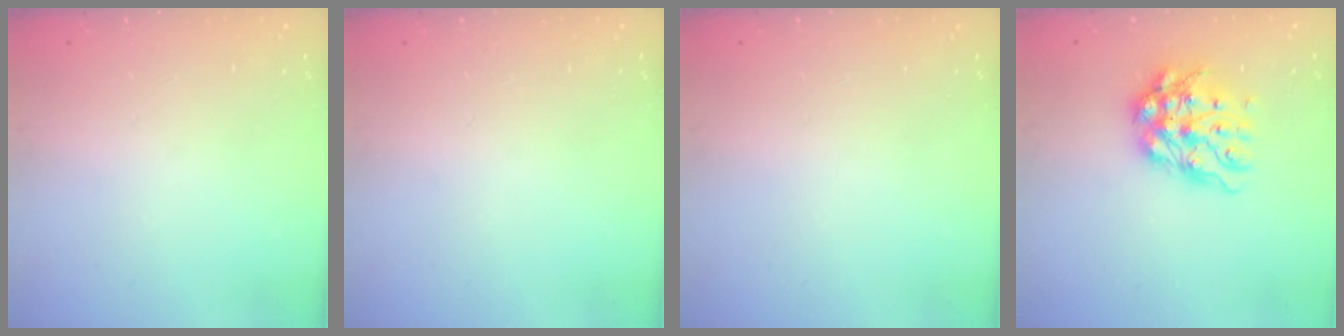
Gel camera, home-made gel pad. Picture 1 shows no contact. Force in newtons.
{"total": 0.0}
{"total": 0.0}
{"total": 12.1, "press": 12.0, "slide": 1.3}